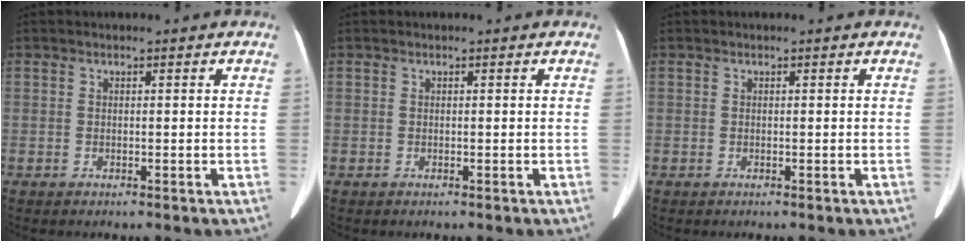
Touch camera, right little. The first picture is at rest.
{"total": 0.0}
{"total": 0.0}